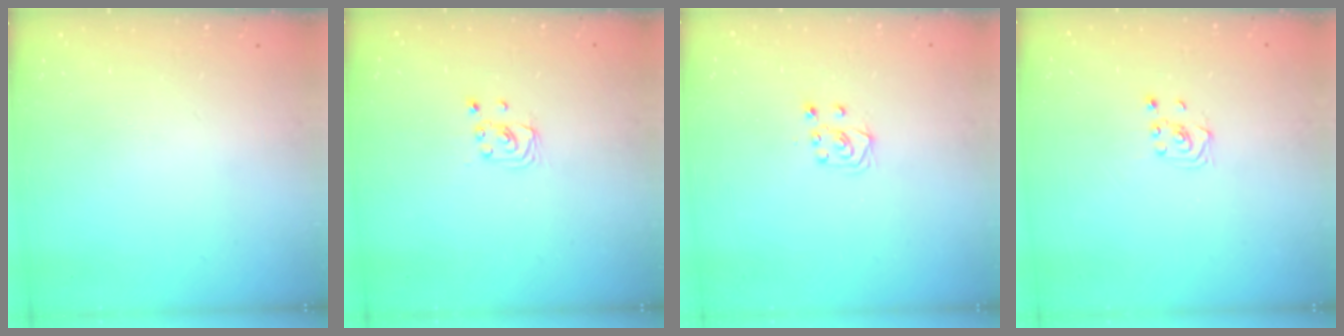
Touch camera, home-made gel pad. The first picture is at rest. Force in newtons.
{"total": 2.0, "press": 2.0, "slide": 0.2}
{"total": 5.1, "press": 5.1, "slide": 0.4}
{"total": 1.9, "press": 1.7, "slide": 0.8}